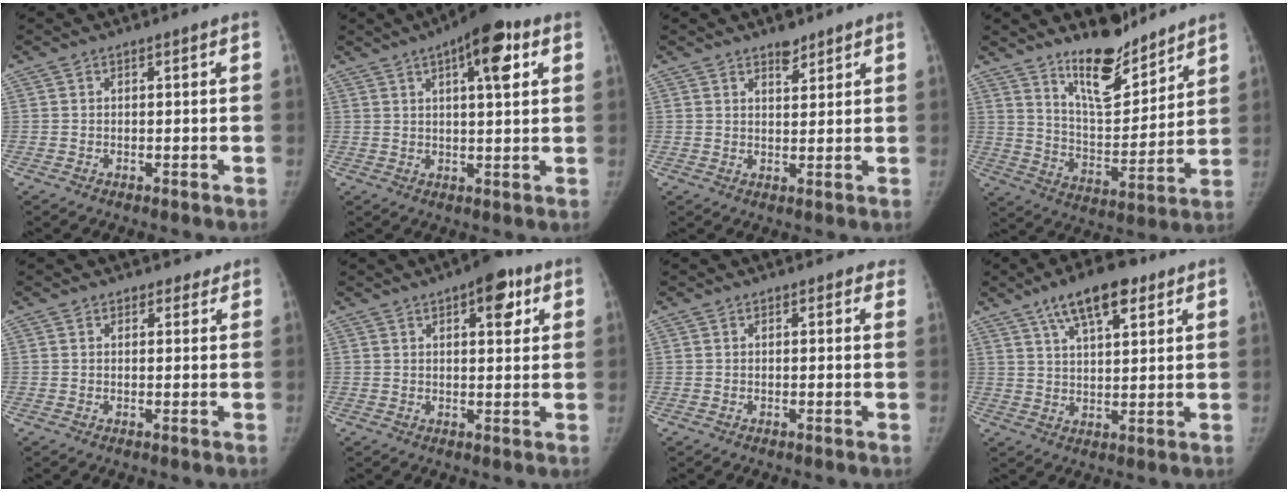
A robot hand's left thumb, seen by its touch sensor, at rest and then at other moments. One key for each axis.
{"total": 10.5, "fx": 4.7, "fy": 3.5, "fz": 8.8, "tx": -0.107, "ty": -0.004, "tz": 0.062}
{"total": 3.1, "fx": 2.4, "fy": 1.4, "fz": 1.3, "tx": -0.006, "ty": -0.017, "tz": 0.039}
{"total": 13.4, "fx": 10.6, "fy": 4.7, "fz": 6.8, "tx": -0.080, "ty": -0.087, "tz": 0.184}
{"total": 2.1, "fx": 1.6, "fy": 1.4, "fz": -0.1, "tx": 0.025, "ty": -0.007, "tz": 0.014}
{"total": 7.4, "fx": 3.7, "fy": 3.3, "fz": 5.6, "tx": -0.047, "ty": -0.010, "tz": 0.042}
{"total": 2.7, "fx": 2.4, "fy": 1.4, "fz": 0.1, "tx": 0.030, "ty": -0.009, "tz": 0.007}
{"total": 11.5, "fx": 6.8, "fy": 4.4, "fz": 8.1, "tx": -0.113, "ty": -0.019, "tz": 0.112}